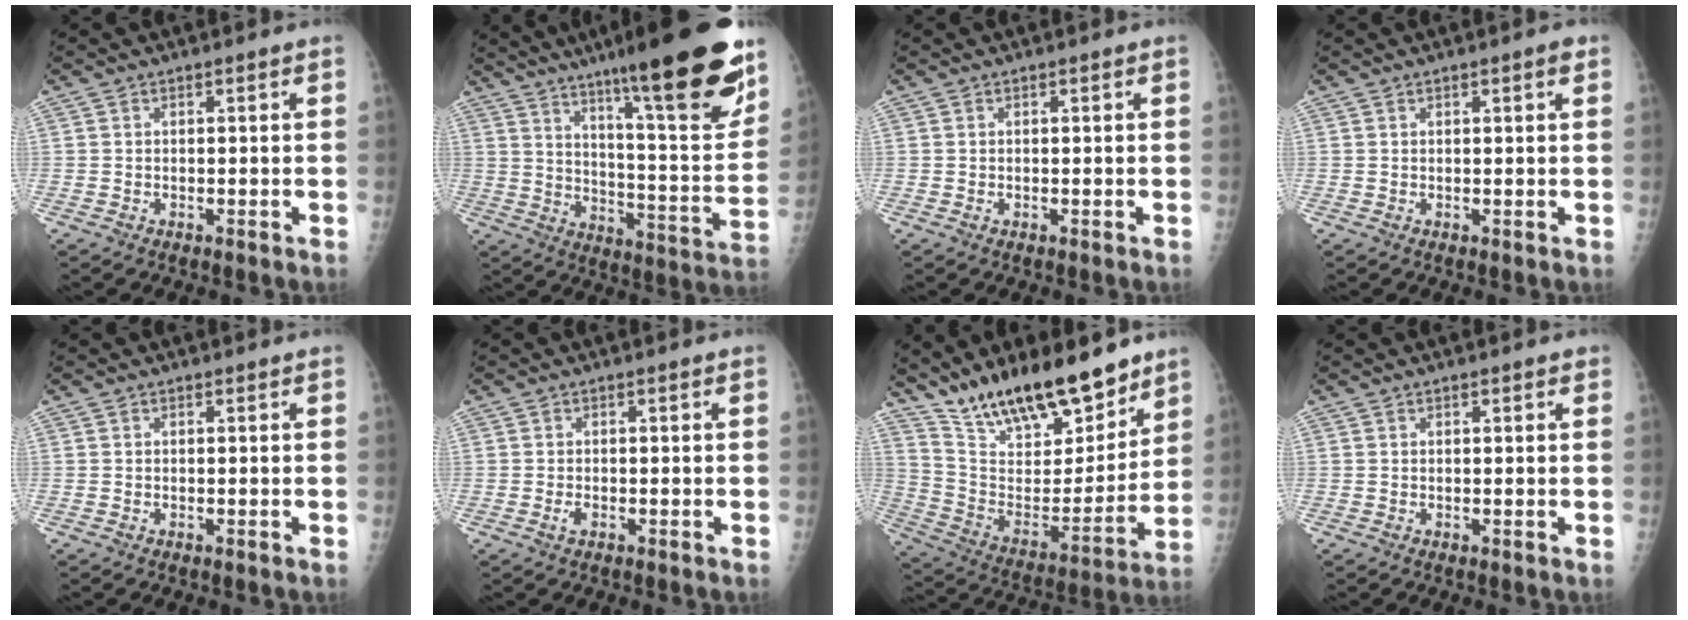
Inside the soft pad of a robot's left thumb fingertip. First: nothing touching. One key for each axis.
{"total": 26.4, "fx": 17.1, "fy": 3.5, "fz": 19.8, "tx": -0.273, "ty": -0.066, "tz": 0.261}
{"total": 0.7, "fx": 0.0, "fy": 0.3, "fz": 0.6, "tx": -0.009, "ty": 0.008, "tz": 0.002}
{"total": 1.8, "fx": 0.8, "fy": 0.3, "fz": 1.6, "tx": -0.023, "ty": 0.001, "tz": 0.009}
{"total": 0.0}
{"total": 1.5, "fx": -0.5, "fy": 0.6, "fz": 1.3, "tx": -0.028, "ty": 0.008, "tz": -0.009}
{"total": 22.5, "fx": 17.3, "fy": 7.6, "fz": 12.2, "tx": -0.166, "ty": -0.086, "tz": 0.302}
{"total": 1.1, "fx": 0.6, "fy": 0.4, "fz": 0.9, "tx": -0.013, "ty": 0.001, "tz": 0.006}